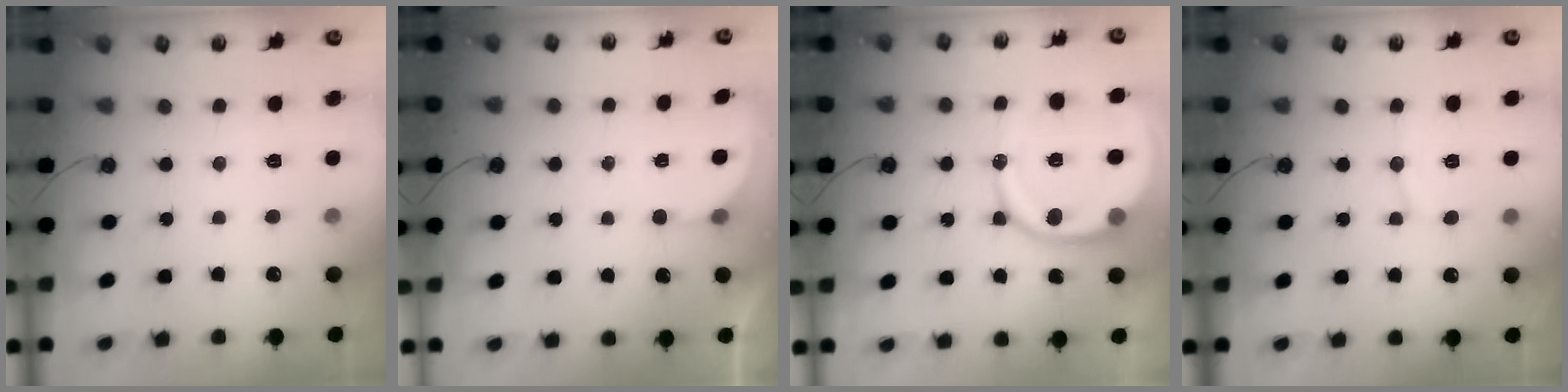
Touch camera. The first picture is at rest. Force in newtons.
{"total": 1.4, "press": 1.3, "slide": 0.5}
{"total": 16.0, "press": 15.9, "slide": 1.9}
{"total": 5.6, "press": 5.6, "slide": 0.6}